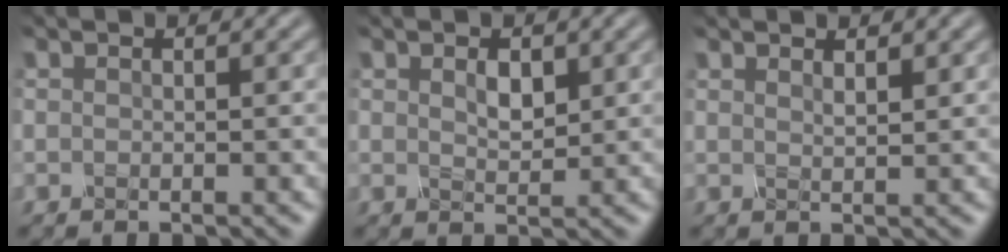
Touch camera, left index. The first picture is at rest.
{"total": 1.5, "force": [0.4, 0.9, 1.2], "torque": [-0.025, -0.004, 0.008]}
{"total": 1.2, "force": [1.0, 0.1, 0.6], "torque": [-0.010, -0.001, 0.016]}